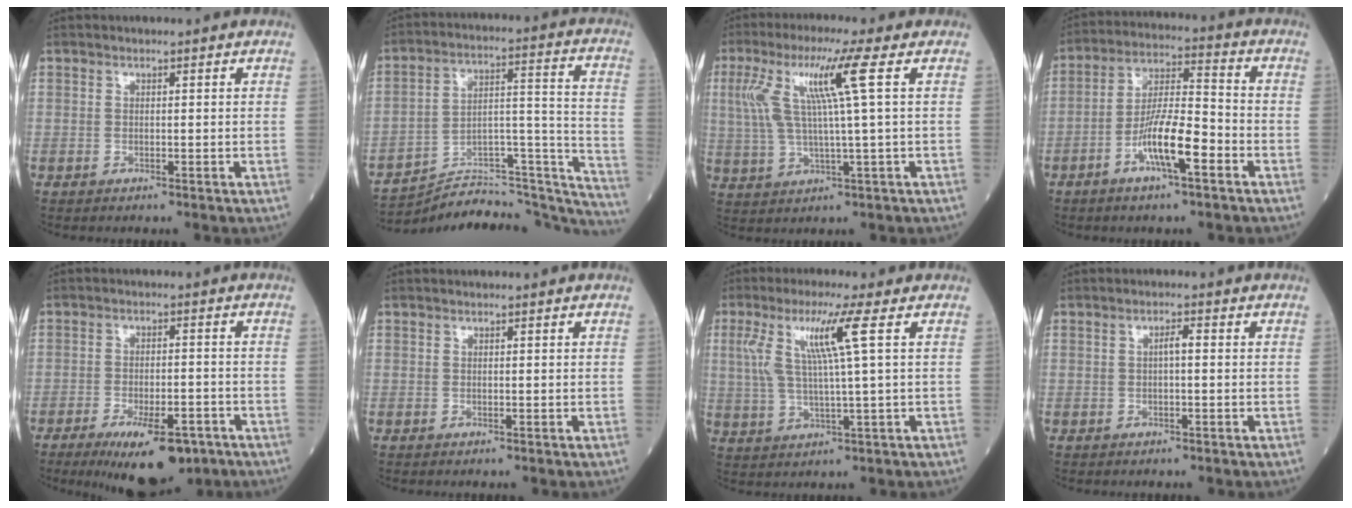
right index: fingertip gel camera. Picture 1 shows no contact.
{"total": 24.8, "force": [-23.7, 5.2, 5.4], "torque": [-0.052, 0.059, -0.325]}
{"total": 9.6, "force": [2.9, -0.9, 9.2], "torque": [-0.191, 0.019, 0.059]}
{"total": 9.9, "force": [-4.5, 1.6, 8.7], "torque": [-0.168, 0.003, -0.081]}
{"total": 10.8, "force": [-6.9, 3.6, 7.5], "torque": [-0.112, -0.009, -0.101]}
{"total": 0.0}
{"total": 7.7, "force": [2.6, -0.8, 7.2], "torque": [-0.152, 0.009, 0.056]}
{"total": 1.6, "force": [0.0, 0.3, 1.5], "torque": [-0.027, 0.006, 0.000]}